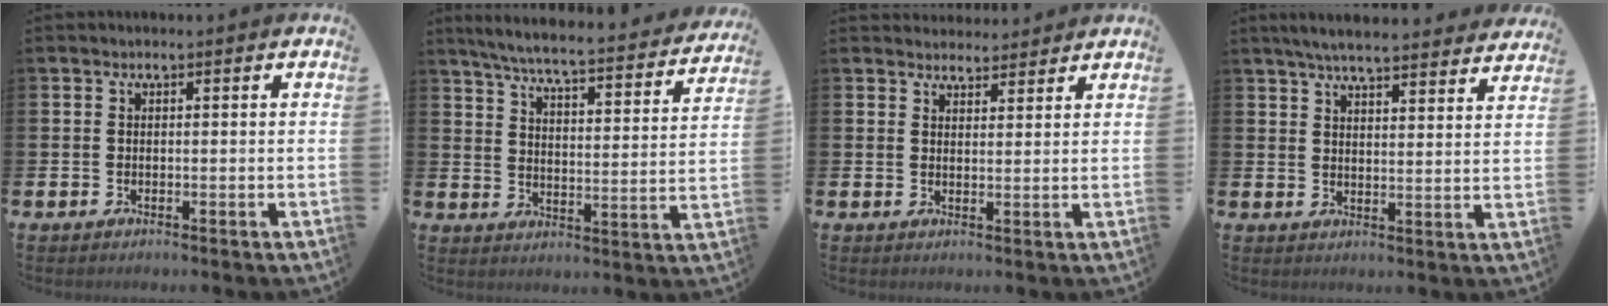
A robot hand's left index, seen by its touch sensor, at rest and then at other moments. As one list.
[{"total": 6.0, "force": [5.4, 0.3, 2.4], "torque": [-0.074, -0.043, 0.087]}, {"total": 3.3, "force": [3.2, 1.0, -0.2], "torque": [0.005, -0.016, 0.057]}, {"total": 5.7, "force": [5.5, 0.3, 1.5], "torque": [-0.035, -0.032, 0.096]}]